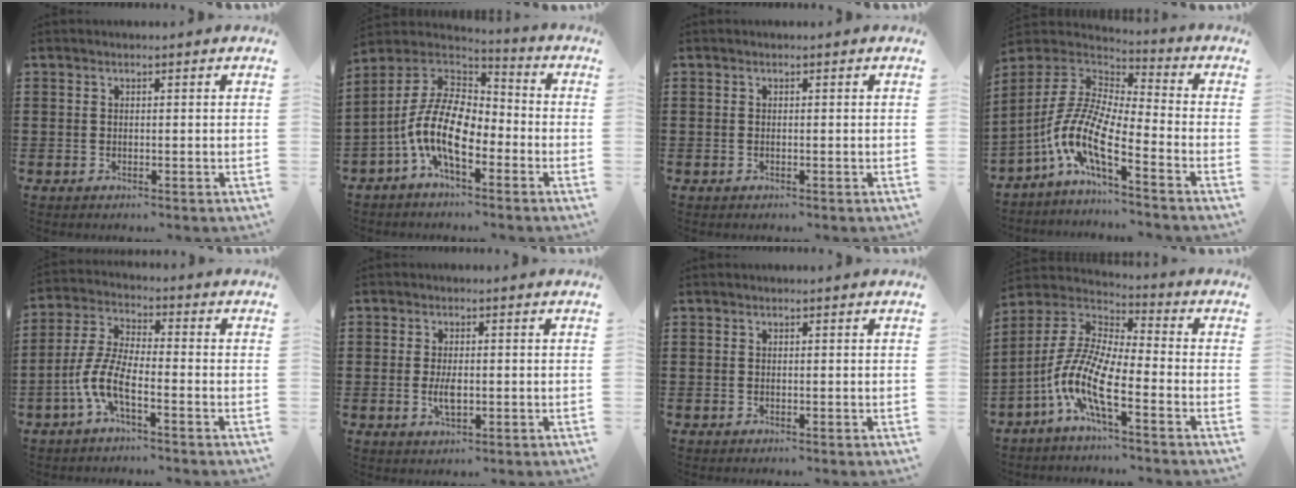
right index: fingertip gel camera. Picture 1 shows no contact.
{"total": 12.3, "force": [-4.1, 6.0, 10.0], "torque": [-0.234, -0.005, -0.086]}
{"total": 0.0}
{"total": 10.0, "force": [-5.5, 3.0, 7.8], "torque": [-0.198, -0.021, -0.122]}
{"total": 6.9, "force": [-3.3, 1.9, 5.7], "torque": [-0.152, -0.015, -0.072]}
{"total": 3.4, "force": [-0.4, 1.5, 3.0], "torque": [-0.063, -0.002, -0.010]}
{"total": 0.0}
{"total": 10.6, "force": [-5.4, 2.9, 8.6], "torque": [-0.226, -0.027, -0.117]}